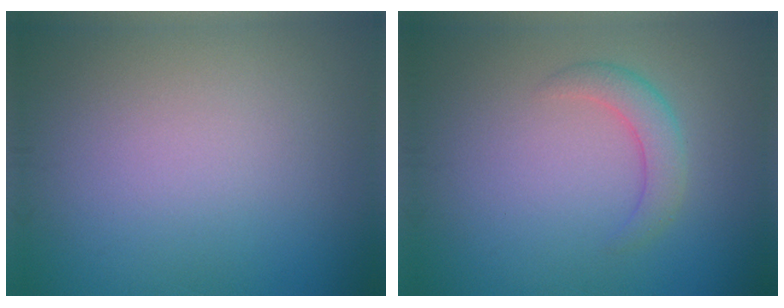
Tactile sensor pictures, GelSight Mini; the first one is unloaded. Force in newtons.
{"total": 2.4, "press": 2.4, "slide": 0.2}